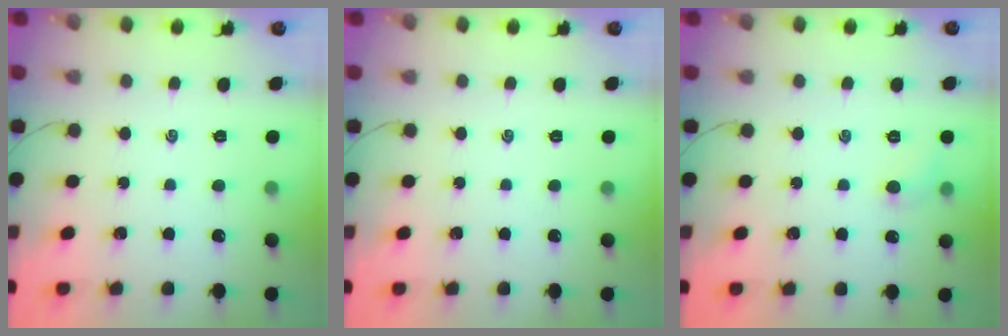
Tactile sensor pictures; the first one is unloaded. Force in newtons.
{"total": 0.0}
{"total": 5.5, "press": 5.3, "slide": 1.5}